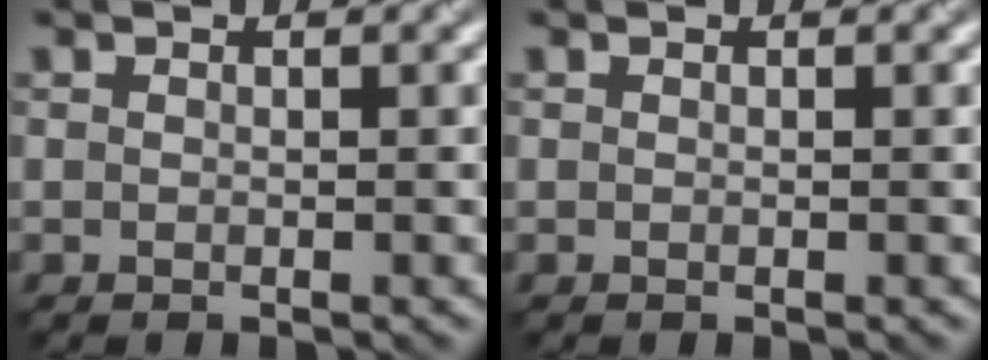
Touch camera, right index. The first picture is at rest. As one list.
[{"total": 0.0}]